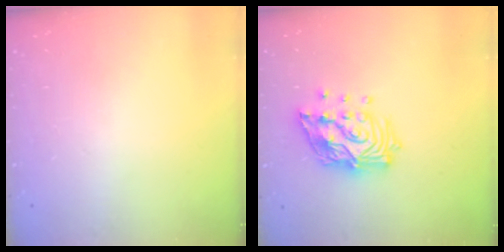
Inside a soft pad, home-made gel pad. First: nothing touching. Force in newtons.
{"total": 17.9, "press": 17.8, "slide": 2.1}